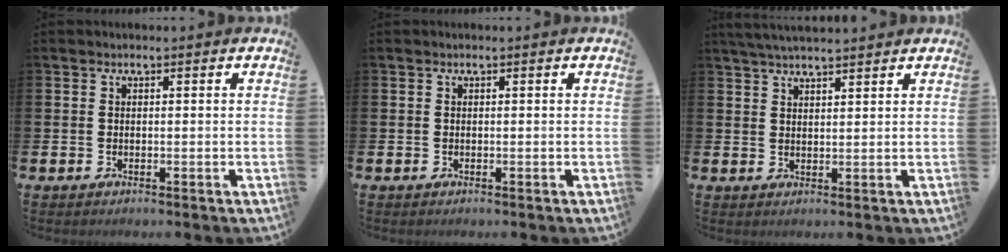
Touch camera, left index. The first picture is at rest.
{"total": 0.0}
{"total": 3.7, "force": [3.5, 0.4, 1.1], "torque": [-0.028, -0.007, 0.065]}